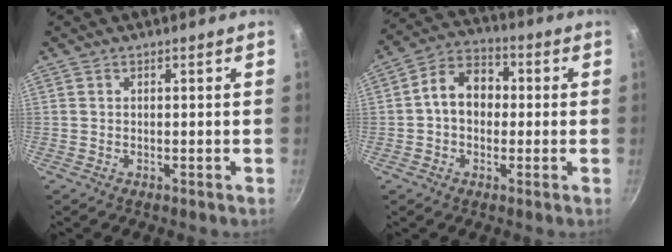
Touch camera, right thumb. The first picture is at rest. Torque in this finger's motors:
{"motor_torque": [0.78, 1.10, 1.12, -0.31, 0.06]}